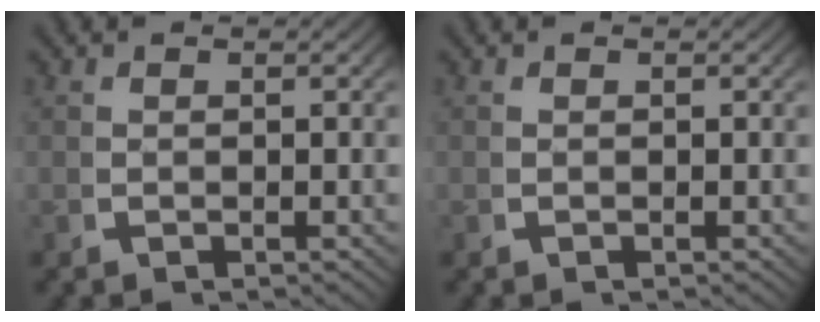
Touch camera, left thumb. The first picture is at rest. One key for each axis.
{"total": 0.0}